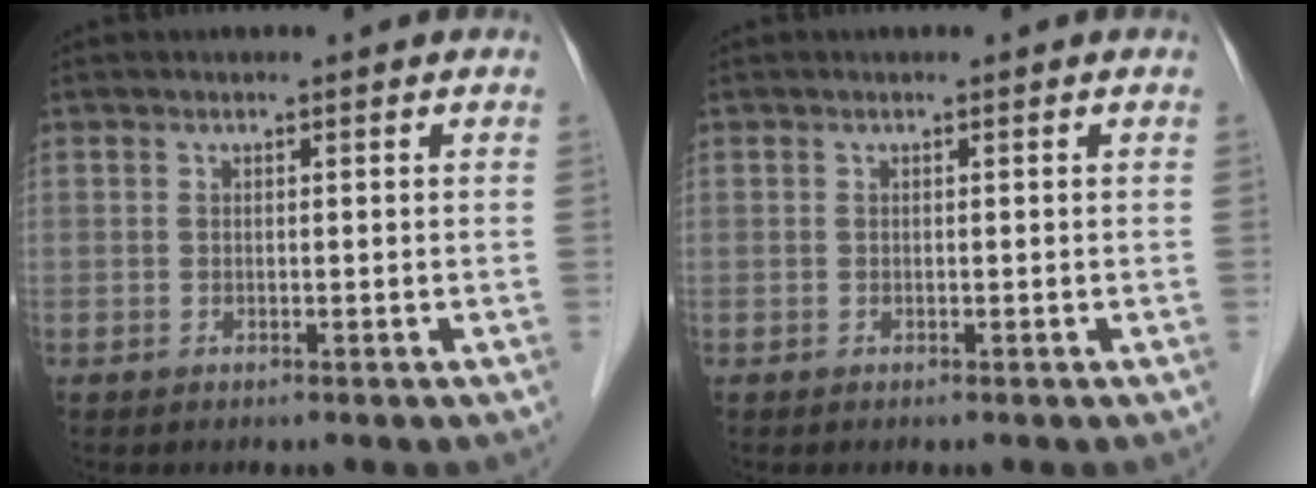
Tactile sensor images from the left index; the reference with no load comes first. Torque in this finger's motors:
{"motor_torque": [0.00, 0.00, 0.00, 0.00]}